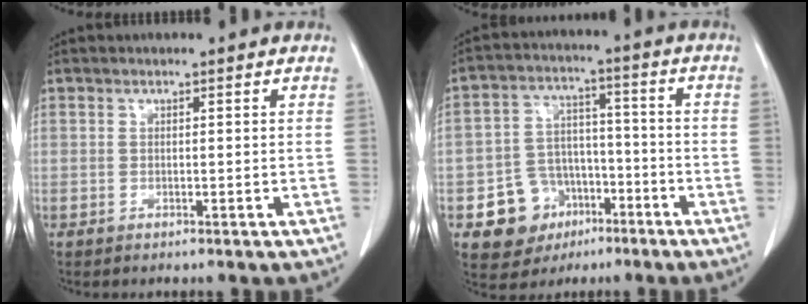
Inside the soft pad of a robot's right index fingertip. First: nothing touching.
{"total": 9.8, "force": [-4.4, 8.3, 2.9], "torque": [-0.048, 0.026, -0.062]}